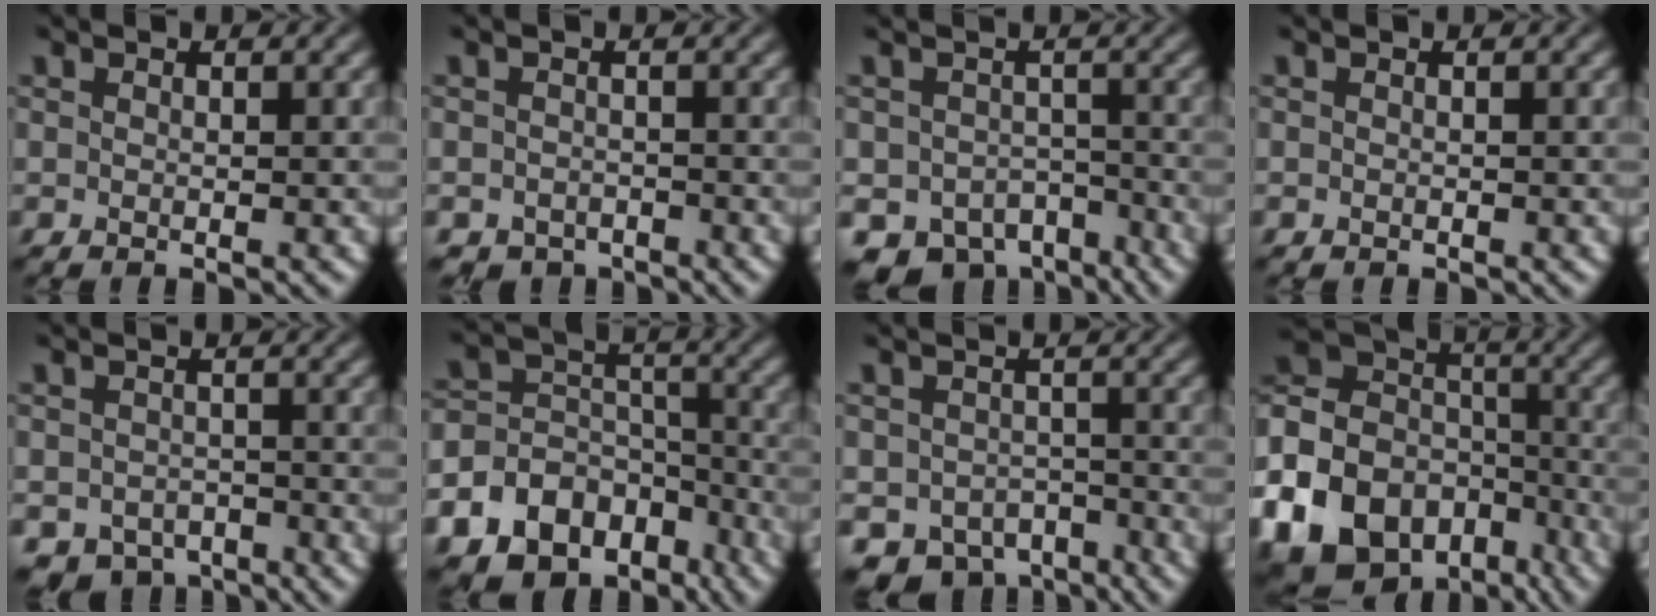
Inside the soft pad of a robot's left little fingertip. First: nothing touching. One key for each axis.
{"total": 1.6, "fx": -1.2, "fy": 0.9, "fz": 0.1, "tx": 0.005, "ty": -0.002, "tz": -0.023}
{"total": 6.4, "fx": -4.5, "fy": 3.8, "fz": 2.5, "tx": -0.029, "ty": -0.023, "tz": -0.066}
{"total": 0.0}
{"total": 3.2, "fx": -2.2, "fy": 2.1, "fz": 1.0, "tx": -0.006, "ty": -0.012, "tz": -0.036}
{"total": 14.5, "fx": -8.4, "fy": 11.0, "fz": 4.1, "tx": -0.083, "ty": -0.038, "tz": -0.129}
{"total": 5.3, "fx": -3.6, "fy": 3.3, "fz": 2.0, "tx": -0.025, "ty": -0.019, "tz": -0.058}
{"total": 19.9, "fx": -10.4, "fy": 15.0, "fz": 7.9, "tx": -0.204, "ty": -0.054, "tz": -0.176}